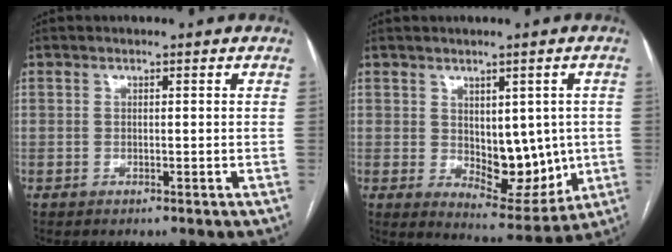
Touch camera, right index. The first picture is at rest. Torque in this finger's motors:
{"motor_torque": [0.68, 0.59, 0.11, 0.02]}